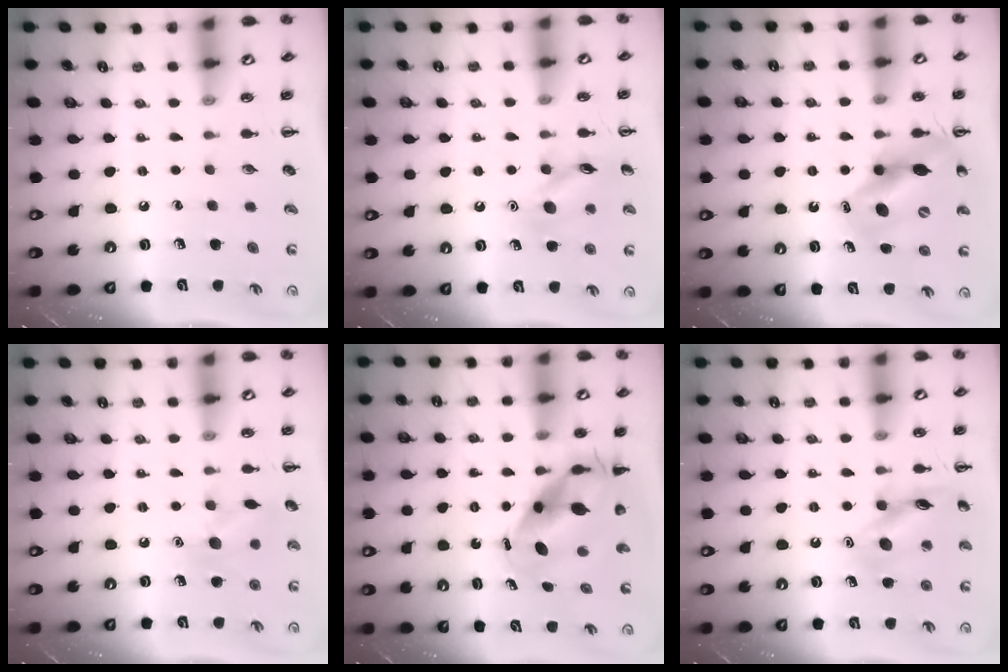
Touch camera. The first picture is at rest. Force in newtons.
{"total": 11.6, "press": 11.5, "slide": 1.0}
{"total": 13.1, "press": 12.5, "slide": 4.0}
{"total": 9.8, "press": 9.7, "slide": 0.9}
{"total": 8.8, "press": 8.5, "slide": 2.2}
{"total": 13.8, "press": 13.7, "slide": 0.7}